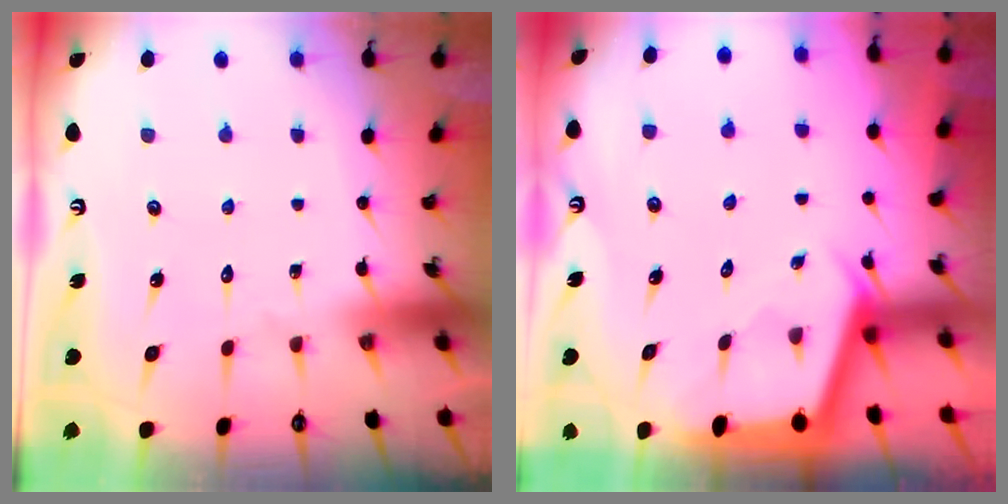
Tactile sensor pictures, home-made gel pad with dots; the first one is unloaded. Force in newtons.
{"total": 2.7, "press": 2.7, "slide": 0.2}